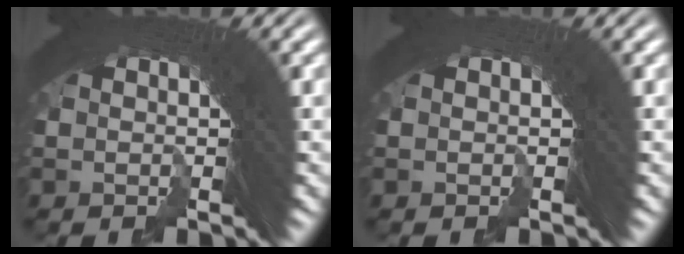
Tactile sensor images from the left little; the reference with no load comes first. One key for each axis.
{"total": 0.0}